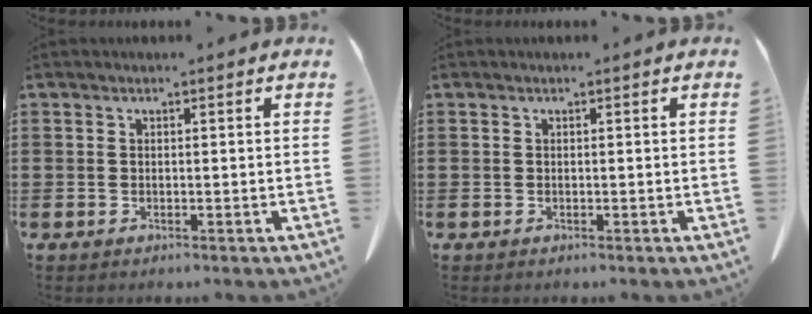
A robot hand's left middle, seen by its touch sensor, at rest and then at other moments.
{"total": 0.0}